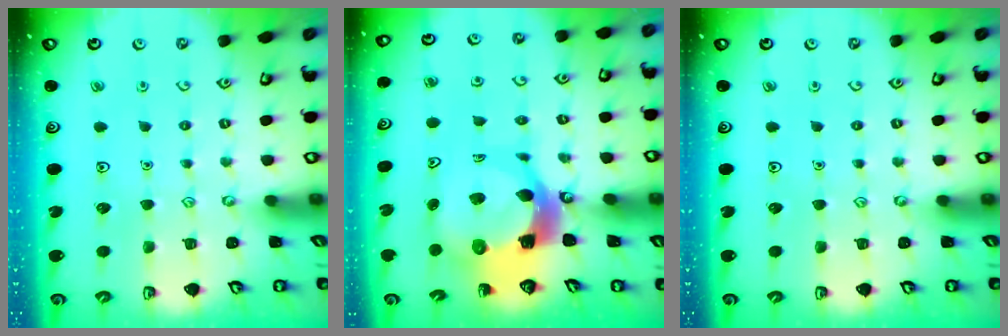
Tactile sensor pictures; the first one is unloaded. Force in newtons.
{"total": 10.5, "press": 10.4, "slide": 1.3}
{"total": 0.0}